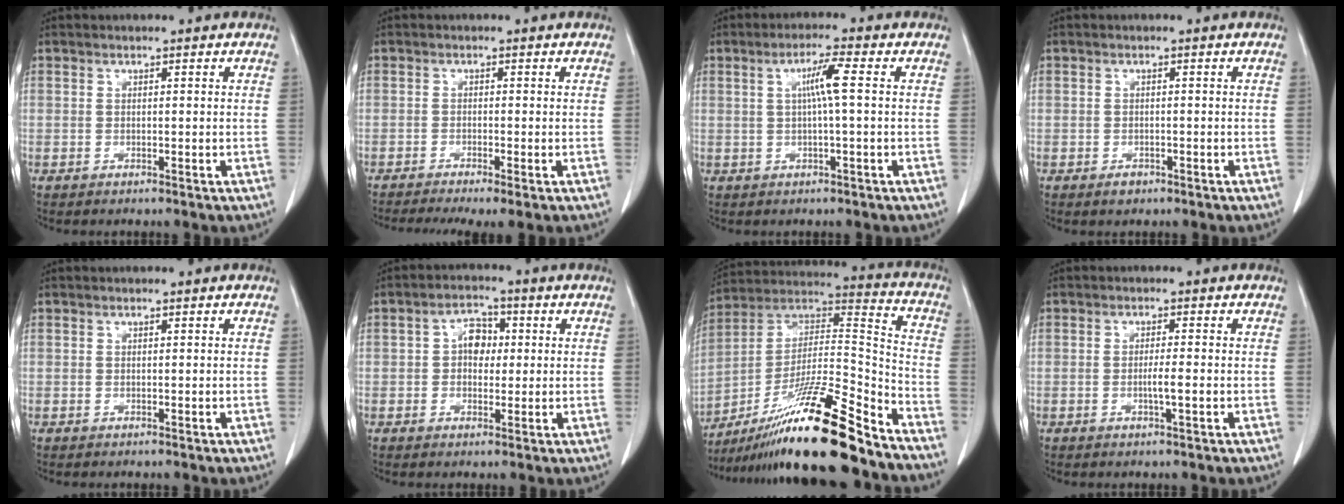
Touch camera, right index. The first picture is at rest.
{"total": 6.6, "force": [-5.0, 0.7, 4.3], "torque": [-0.063, -0.013, -0.077]}
{"total": 4.4, "force": [0.7, -0.4, 4.3], "torque": [-0.079, 0.007, 0.014]}
{"total": 1.4, "force": [-0.9, 1.0, 0.5], "torque": [-0.008, 0.002, -0.008]}
{"total": 0.0}
{"total": 4.3, "force": [0.5, 3.0, 3.1], "torque": [-0.052, 0.015, 0.008]}
{"total": 23.1, "force": [-17.3, 0.7, 15.3], "torque": [-0.258, -0.010, -0.304]}
{"total": 2.4, "force": [-0.6, -0.1, 2.4], "torque": [-0.045, -0.003, -0.010]}